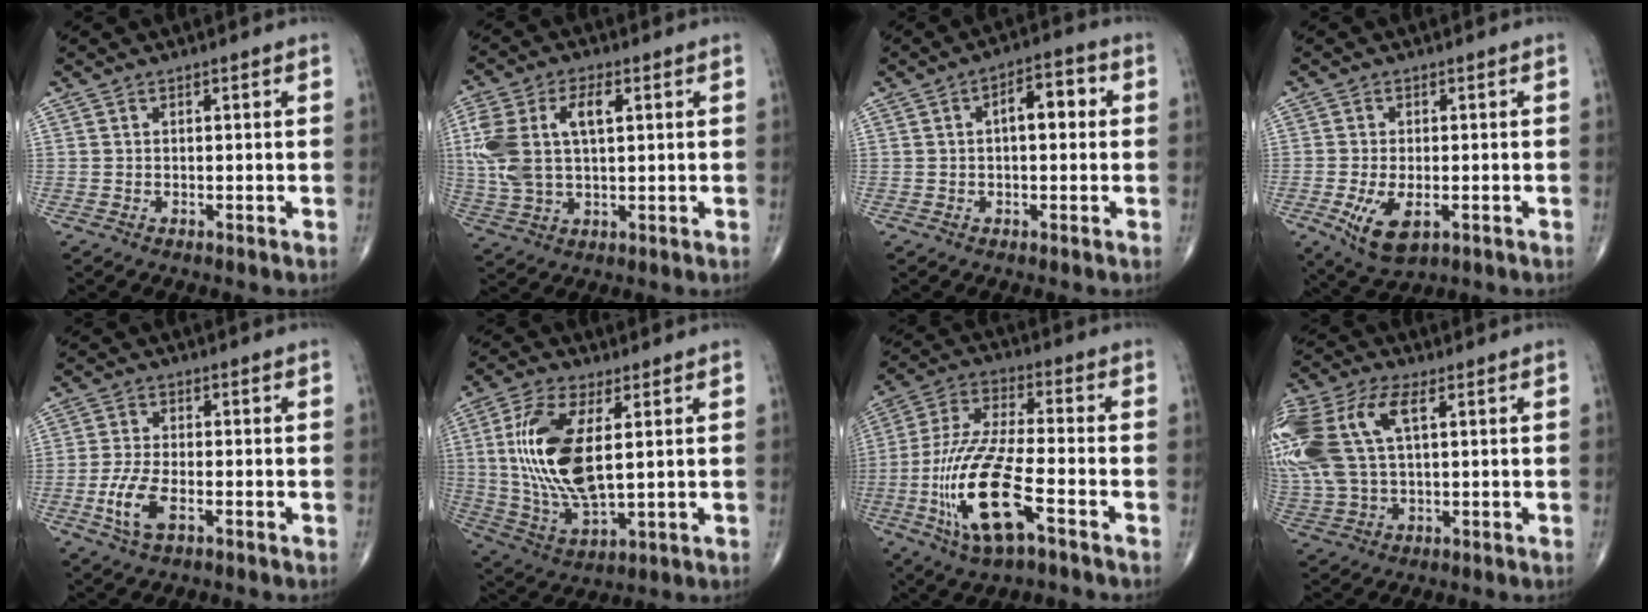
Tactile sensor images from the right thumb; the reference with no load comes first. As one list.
[{"total": 13.3, "force": [2.8, 6.9, 11.0], "torque": [-0.250, 0.015, 0.061]}, {"total": 6.6, "force": [0.9, 3.1, 5.7], "torque": [-0.068, 0.016, 0.004]}, {"total": 7.6, "force": [-2.4, 3.8, 6.1], "torque": [-0.114, -0.009, -0.031]}, {"total": 6.4, "force": [-2.3, 2.8, 5.3], "torque": [-0.118, 0.007, -0.044]}, {"total": 16.4, "force": [2.7, 6.9, 14.6], "torque": [-0.301, -0.020, 0.058]}, {"total": 17.6, "force": [-6.4, 5.3, 15.5], "torque": [-0.336, 0.024, -0.114]}, {"total": 21.4, "force": [5.9, 11.6, 17.0], "torque": [-0.438, 0.031, 0.111]}]